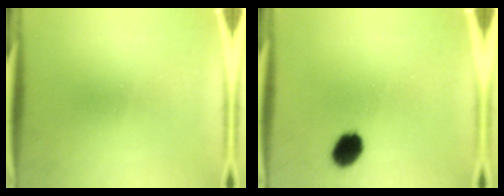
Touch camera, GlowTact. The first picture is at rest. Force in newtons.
{"total": 6.4}